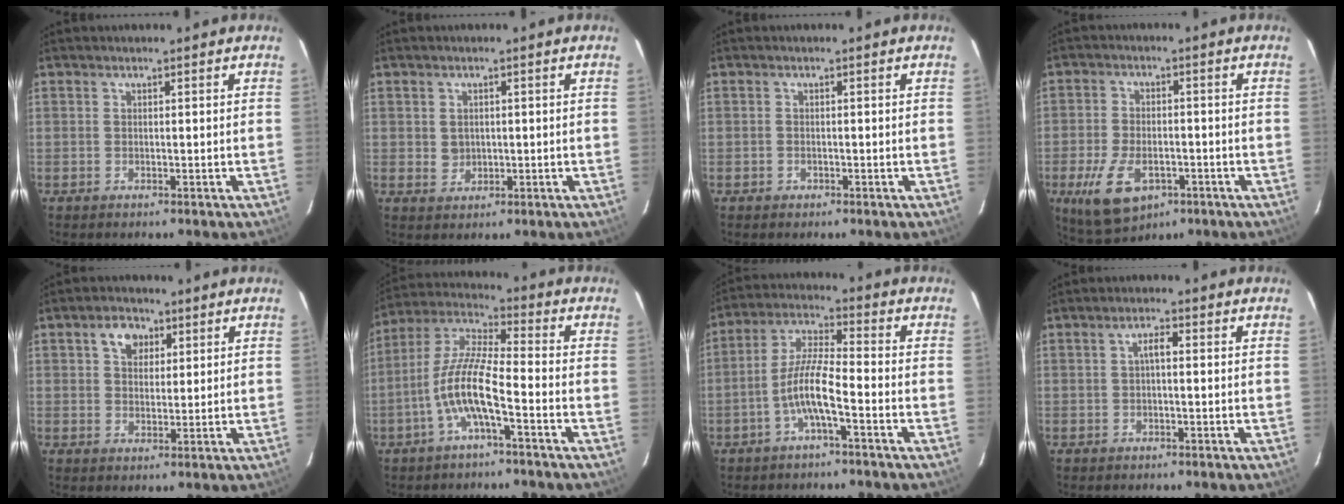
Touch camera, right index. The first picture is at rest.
{"total": 2.4, "force": [0.4, 2.2, 0.9], "torque": [-0.015, 0.004, 0.011]}
{"total": 1.1, "force": [-0.6, 0.9, 0.1], "torque": [0.000, 0.003, -0.008]}
{"total": 11.1, "force": [-5.0, 6.4, 7.6], "torque": [-0.171, -0.016, -0.078]}
{"total": 4.8, "force": [2.1, 3.5, 2.5], "torque": [-0.036, 0.015, 0.038]}
{"total": 10.3, "force": [-4.1, 1.6, 9.3], "torque": [-0.205, 0.007, -0.083]}
{"total": 7.7, "force": [-3.3, 0.9, 6.8], "torque": [-0.149, 0.011, -0.065]}
{"total": 2.1, "force": [0.0, 0.7, 1.9], "torque": [-0.039, 0.010, 0.001]}